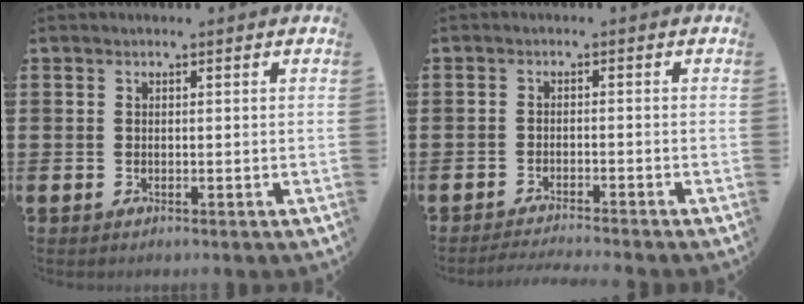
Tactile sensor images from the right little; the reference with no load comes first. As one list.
[{"total": 1.7, "force": [-1.6, -0.2, 0.3], "torque": [-0.005, 0.003, -0.032]}]